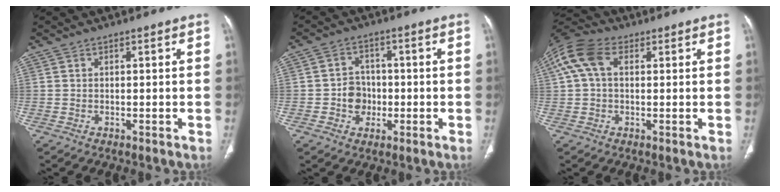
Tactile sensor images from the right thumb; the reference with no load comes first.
{"total": 5.4, "force": [-1.1, 4.8, 2.2], "torque": [-0.006, 0.013, -0.023]}
{"total": 10.3, "force": [2.7, 6.7, 7.3], "torque": [-0.162, 0.035, 0.046]}